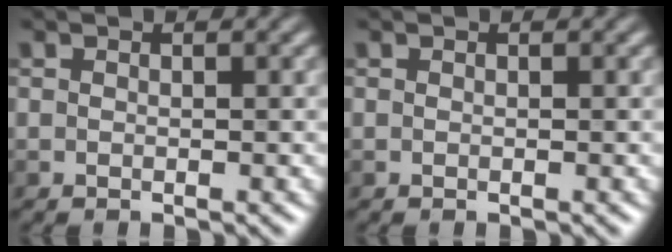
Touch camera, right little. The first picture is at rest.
{"total": 0.0}